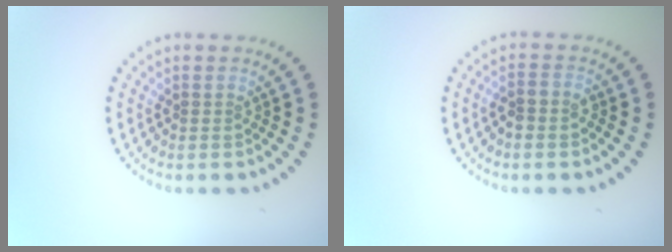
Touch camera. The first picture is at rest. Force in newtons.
{"total": 1.3, "press": 1.1, "slide": 0.7}